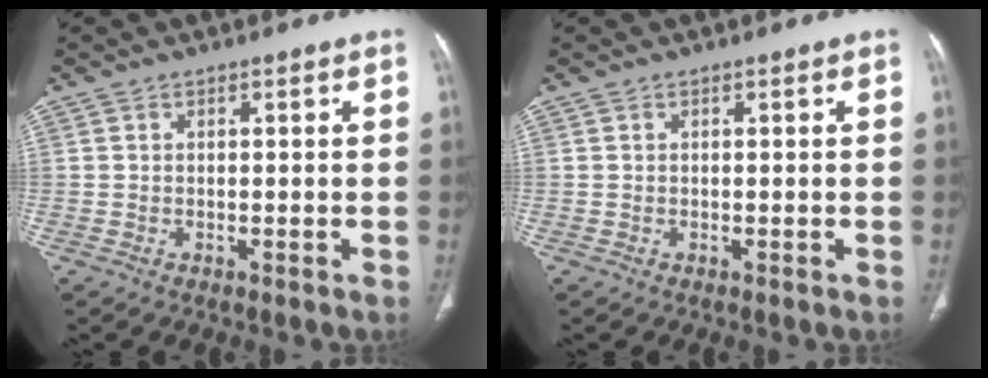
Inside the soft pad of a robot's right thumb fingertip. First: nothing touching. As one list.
[{"total": 0.0}]